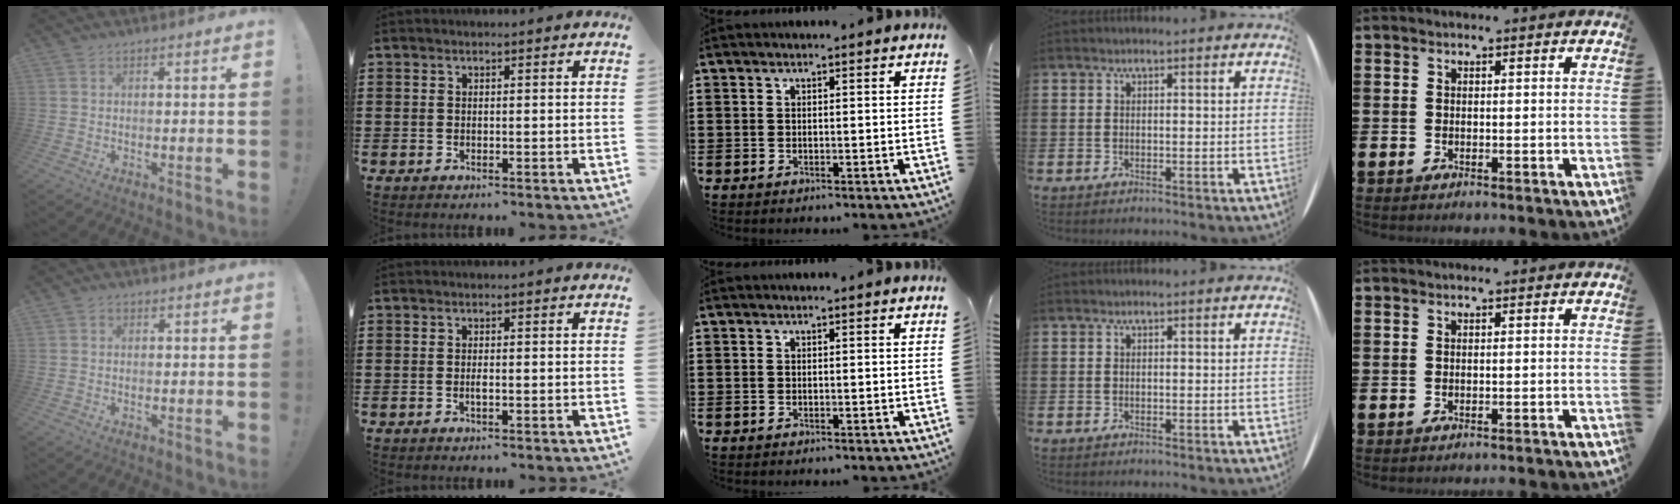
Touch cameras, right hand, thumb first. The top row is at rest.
{"thumb": {"total": 0.8, "force": [0.1, 0.8, 0.2], "torque": [-0.001, 0.002, 0.001]}, "index": {"total": 0.9, "force": [-0.3, 0.2, 0.9], "torque": [-0.024, -0.004, -0.007]}, "little": {"total": 0.7, "force": [-0.6, -0.2, 0.0], "torque": [0.000, 0.000, -0.014]}}